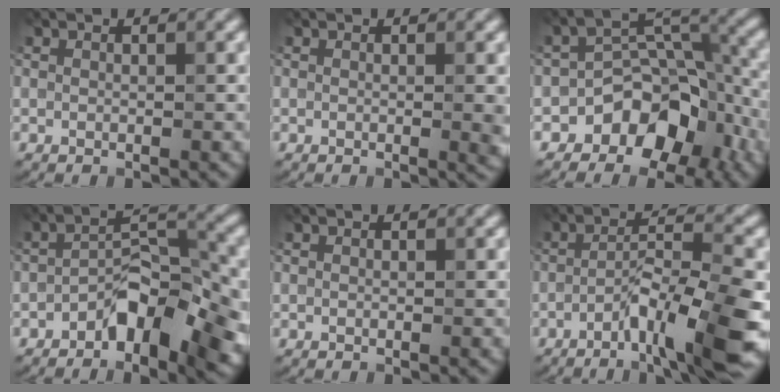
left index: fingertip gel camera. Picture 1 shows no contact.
{"total": 1.3, "force": [0.0, 0.2, 1.3], "torque": [-0.015, -0.004, -0.002]}
{"total": 7.2, "force": [-4.2, 4.6, 3.7], "torque": [-0.032, 0.000, -0.072]}
{"total": 7.3, "force": [-3.7, 3.0, 5.5], "torque": [-0.080, 0.010, -0.070]}
{"total": 0.0}
{"total": 8.9, "force": [-4.7, 1.2, 7.5], "torque": [-0.116, 0.008, -0.080]}